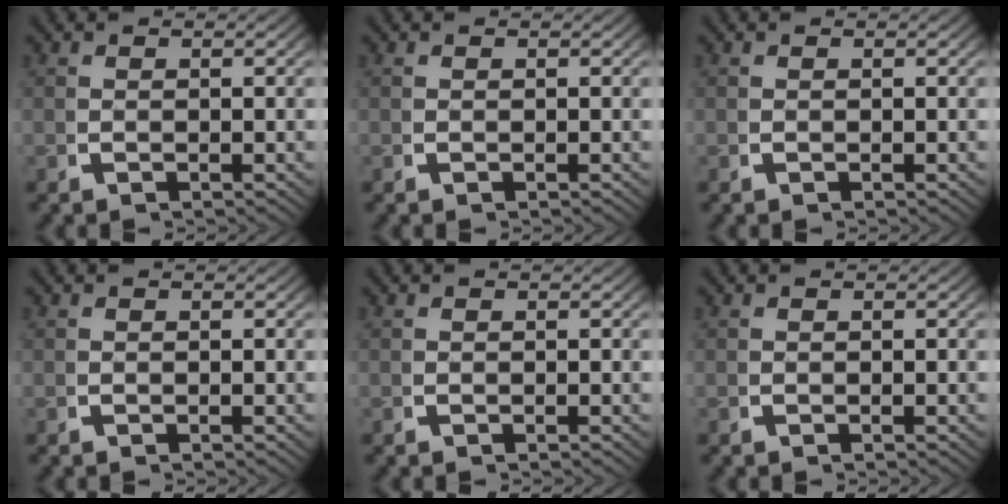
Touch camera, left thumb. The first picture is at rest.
{"total": 0.0}
{"total": 0.0}
{"total": 0.0}
{"total": 0.0}
{"total": 0.0}